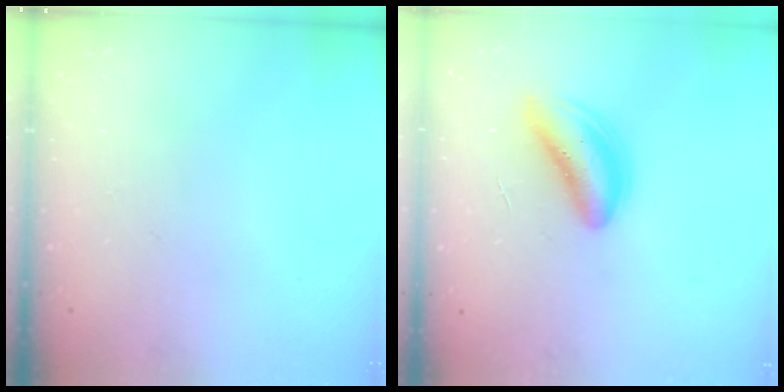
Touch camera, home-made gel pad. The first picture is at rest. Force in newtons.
{"total": 5.2, "press": 4.9, "slide": 1.6}